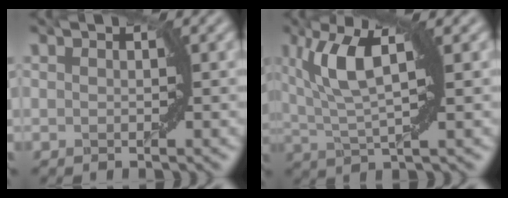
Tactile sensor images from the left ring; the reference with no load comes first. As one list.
[{"total": 6.2, "force": [2.0, 1.8, 5.6], "torque": [-0.116, 0.005, 0.038]}]